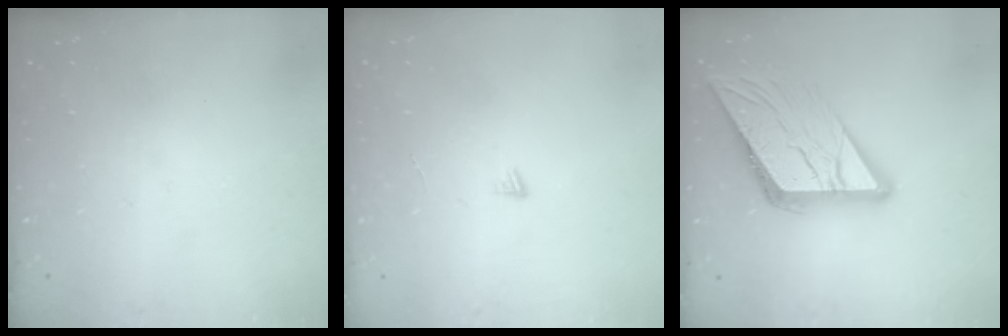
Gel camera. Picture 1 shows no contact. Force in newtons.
{"total": 3.0, "press": 3.0, "slide": 0.3}
{"total": 15.0, "press": 14.9, "slide": 1.6}